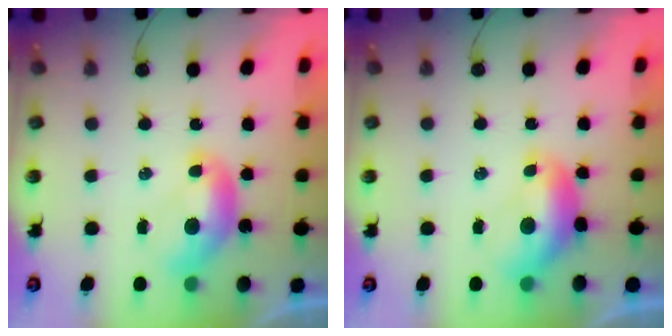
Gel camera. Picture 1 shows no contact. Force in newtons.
{"total": 0.6, "press": 0.5, "slide": 0.4}